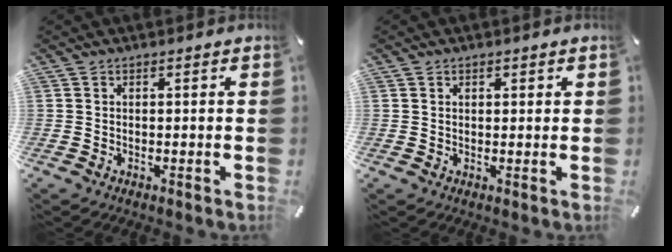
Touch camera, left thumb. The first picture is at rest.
{"total": 0.9, "force": [0.5, 0.6, 0.3], "torque": [-0.005, 0.002, 0.010]}